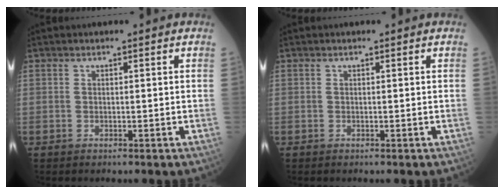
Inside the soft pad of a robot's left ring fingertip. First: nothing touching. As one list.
[{"total": 0.0}]